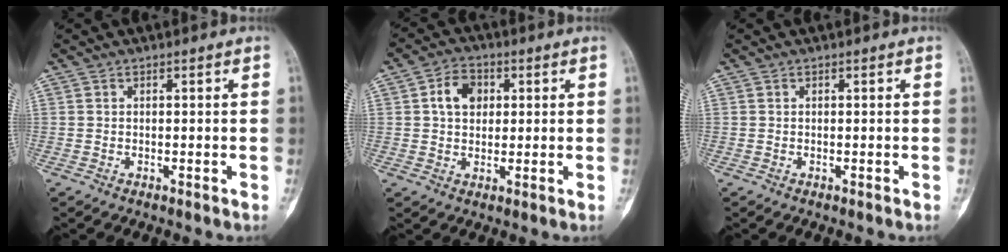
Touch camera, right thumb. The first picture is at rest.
{"total": 6.5, "force": [1.5, 4.8, 4.1], "torque": [-0.053, 0.006, 0.021]}
{"total": 0.0}